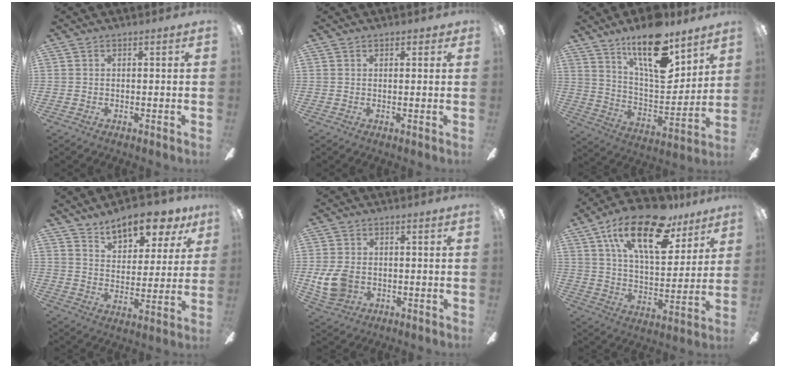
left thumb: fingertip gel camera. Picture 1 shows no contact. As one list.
[{"total": 1.2, "force": [0.8, 0.6, 0.6], "torque": [-0.004, -0.002, 0.013]}, {"total": 20.0, "force": [13.5, 7.1, 13.0], "torque": [-0.222, -0.079, 0.229]}, {"total": 11.8, "force": [9.5, 4.7, 5.2], "torque": [-0.067, -0.060, 0.167]}, {"total": 8.4, "force": [-1.4, 6.4, 5.2], "torque": [-0.117, 0.008, -0.024]}, {"total": 22.1, "force": [13.1, 9.7, 14.9], "torque": [-0.251, -0.056, 0.222]}]